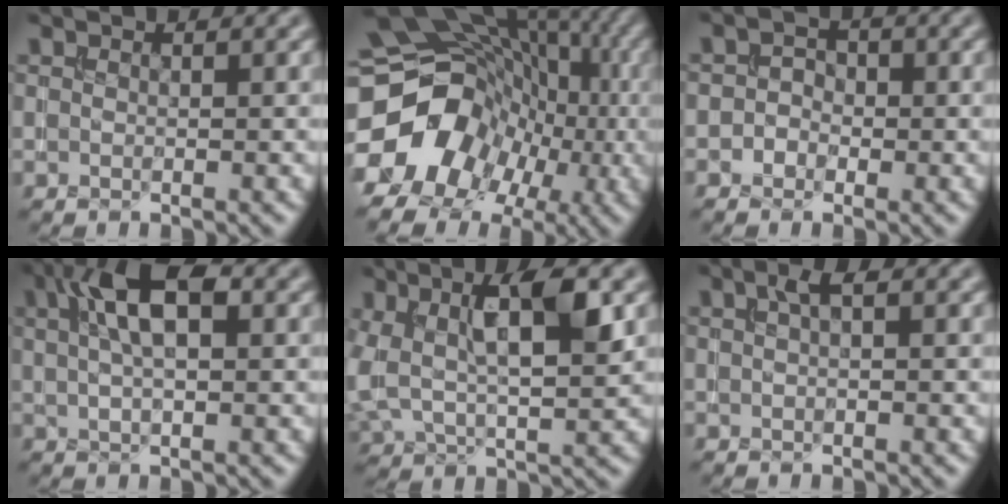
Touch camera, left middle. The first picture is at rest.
{"total": 18.1, "force": [-4.2, 15.1, 9.1], "torque": [-0.166, -0.019, -0.080]}
{"total": 1.9, "force": [-0.7, 1.6, 0.7], "torque": [0.010, 0.005, -0.021]}
{"total": 6.3, "force": [2.0, 2.6, 5.4], "torque": [-0.096, 0.016, 0.029]}
{"total": 7.5, "force": [1.8, 3.2, 6.5], "torque": [-0.120, 0.002, 0.029]}
{"total": 1.5, "force": [0.6, 0.4, 1.3], "torque": [-0.026, 0.005, 0.009]}